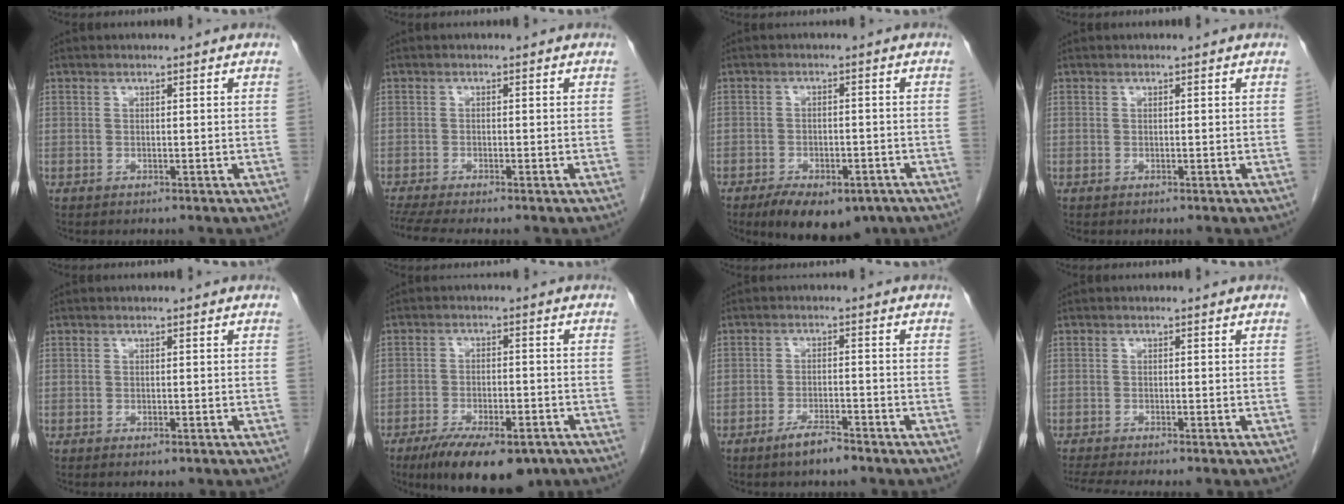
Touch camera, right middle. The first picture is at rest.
{"total": 4.7, "force": [-4.0, -0.2, 2.5], "torque": [-0.044, -0.011, -0.071]}
{"total": 11.0, "force": [-7.7, 5.0, 6.0], "torque": [-0.084, -0.004, -0.112]}
{"total": 0.0}
{"total": 0.9, "force": [-0.6, 0.2, 0.7], "torque": [-0.014, -0.003, -0.005]}
{"total": 13.3, "force": [-9.4, 4.5, 8.2], "torque": [-0.128, -0.014, -0.143]}
{"total": 4.0, "force": [-3.1, 0.6, 2.5], "torque": [-0.050, -0.003, -0.054]}
{"total": 4.3, "force": [-3.8, -0.4, 2.1], "torque": [-0.034, -0.011, -0.065]}